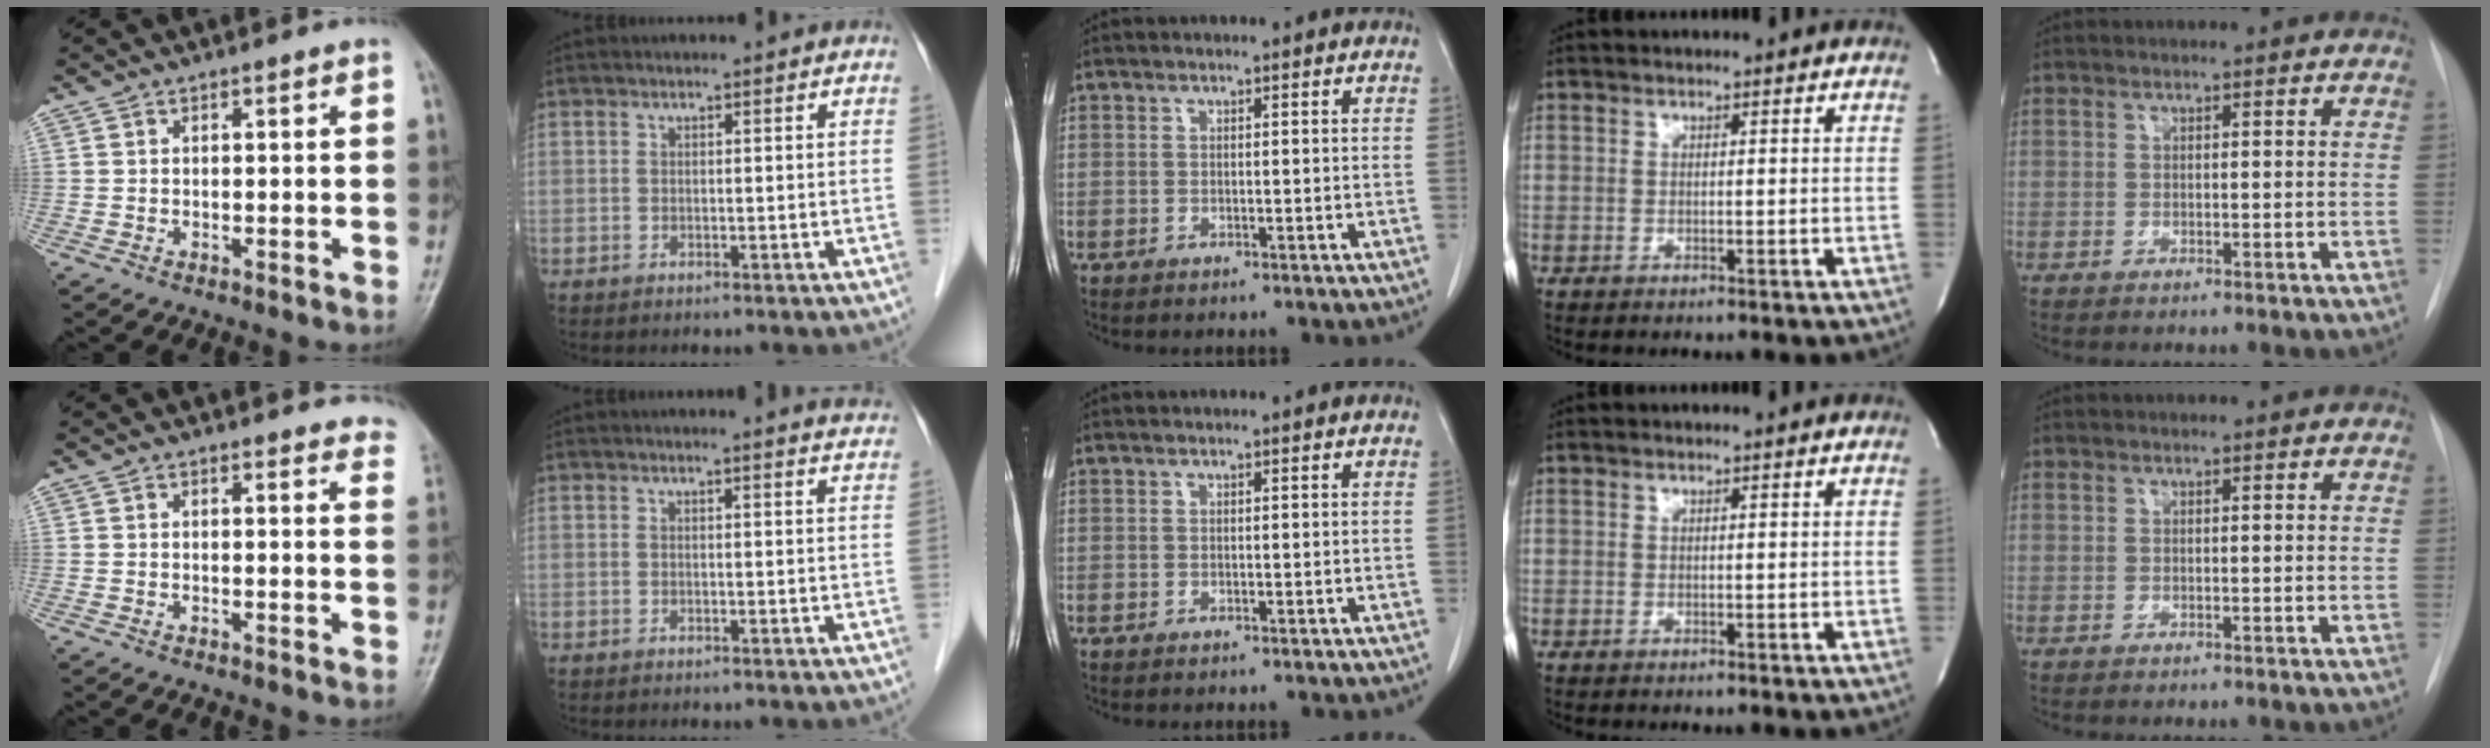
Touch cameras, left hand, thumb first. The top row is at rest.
{"thumb": {"total": 7.2, "force": [6.9, 1.9, 0.8], "torque": [0.036, -0.027, 0.043]}, "index": {"total": 4.7, "force": [4.6, 0.0, 1.0], "torque": [-0.011, -0.011, 0.029]}}